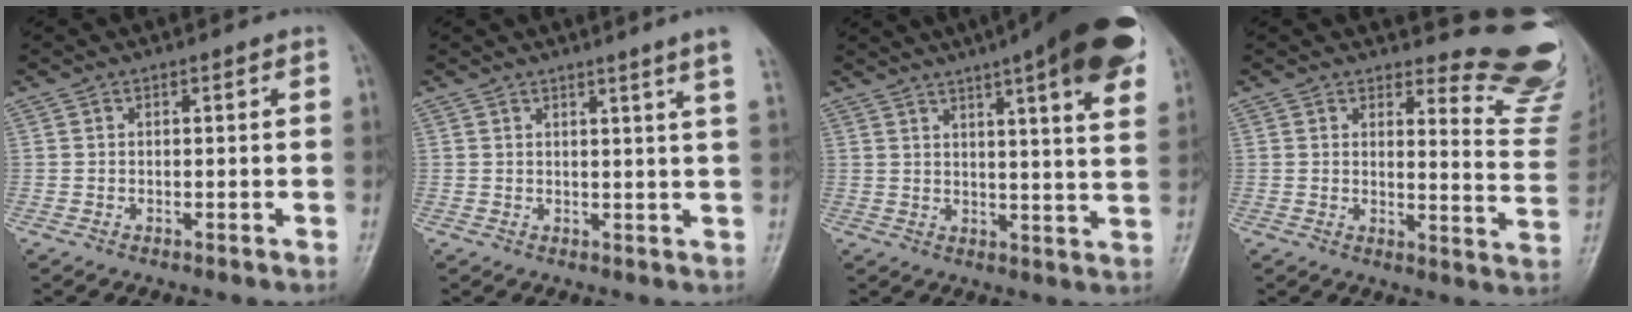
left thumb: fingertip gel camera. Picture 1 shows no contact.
{"total": 5.4, "force": [3.7, -1.1, 3.8], "torque": [-0.050, -0.017, 0.039]}
{"total": 22.0, "force": [12.7, 4.3, 17.4], "torque": [-0.225, -0.019, 0.155]}
{"total": 12.7, "force": [12.3, 2.4, 2.3], "torque": [0.007, -0.156, 0.118]}